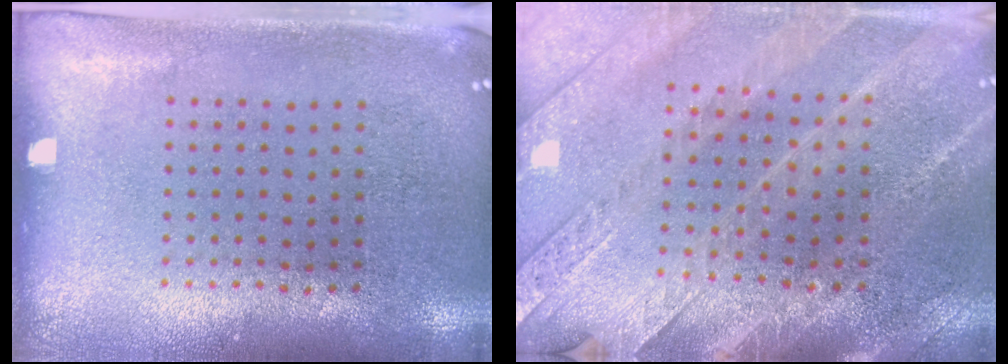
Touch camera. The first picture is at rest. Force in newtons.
{"total": 2.8, "press": 2.7, "slide": 0.6}